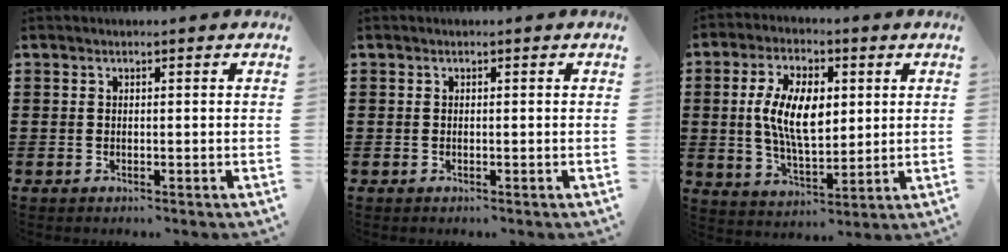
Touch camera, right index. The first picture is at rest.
{"total": 0.0}
{"total": 10.0, "force": [1.4, 4.9, 8.6], "torque": [-0.179, 0.012, 0.022]}